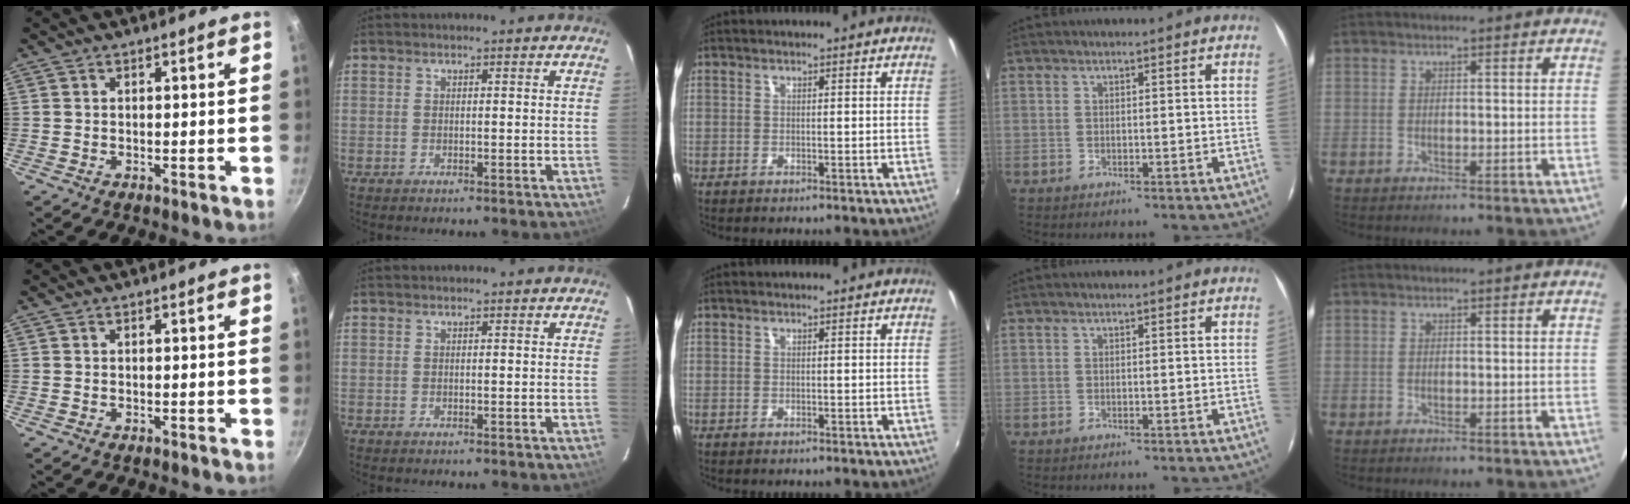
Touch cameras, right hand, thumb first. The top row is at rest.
{}